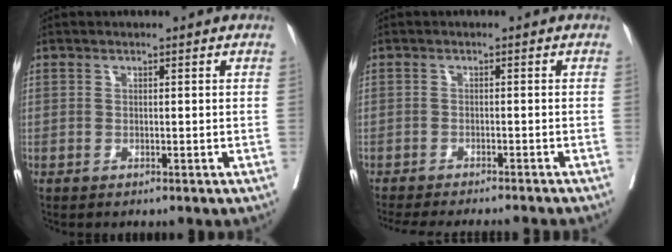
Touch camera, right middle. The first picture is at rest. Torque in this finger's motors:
{"motor_torque": [0.07, -0.21, 0.06, 0.03]}